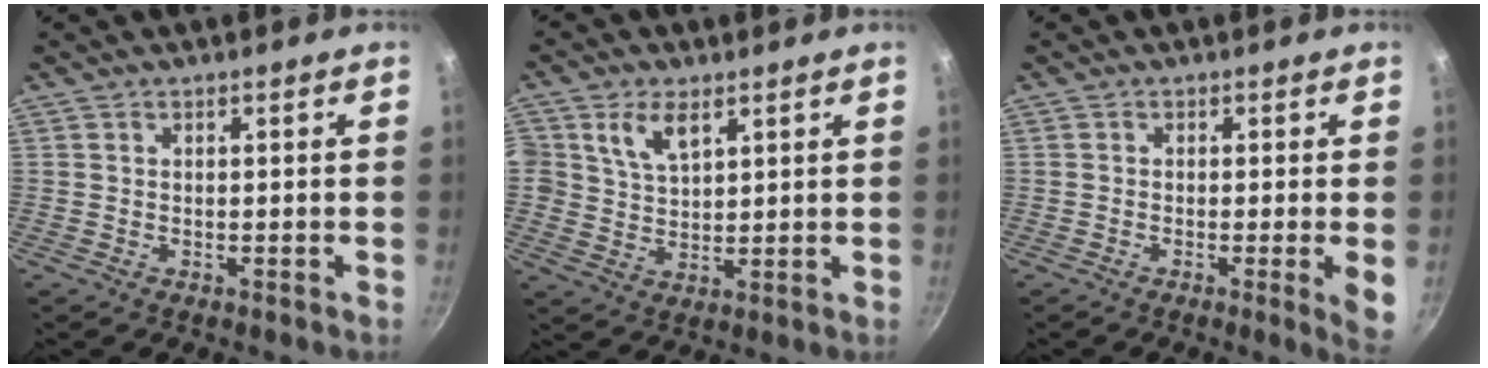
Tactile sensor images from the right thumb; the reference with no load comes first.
{"total": 6.3, "force": [3.1, 3.9, 3.8], "torque": [-0.055, -0.013, 0.063]}
{"total": 4.5, "force": [-0.8, 0.3, 4.4], "torque": [-0.054, -0.006, -0.012]}